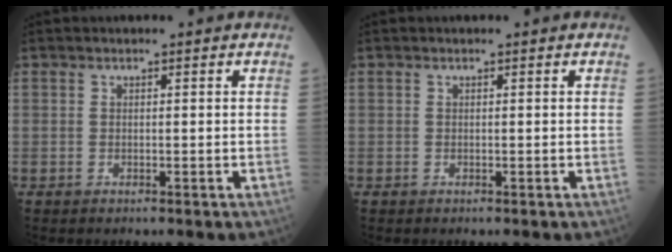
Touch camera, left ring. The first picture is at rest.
{"total": 0.0}